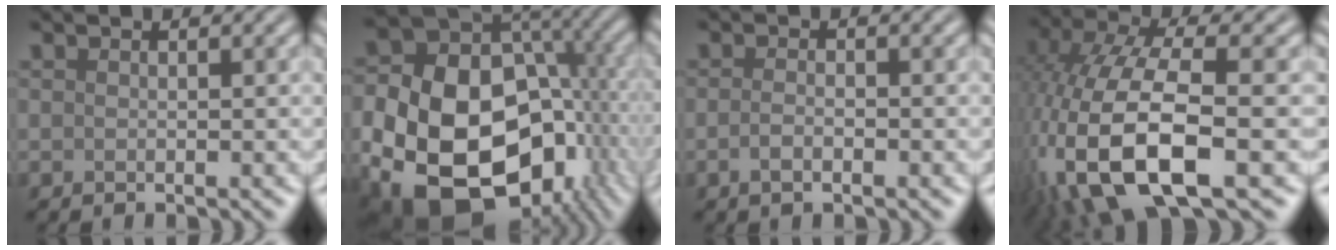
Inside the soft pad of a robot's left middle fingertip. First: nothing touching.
{"total": 20.6, "force": [-6.3, 14.5, 13.2], "torque": [-0.253, -0.032, -0.084]}
{"total": 1.4, "force": [-0.6, 0.5, 1.2], "torque": [-0.025, -0.001, -0.015]}
{"total": 12.7, "force": [-4.4, 5.2, 10.7], "torque": [-0.236, -0.004, -0.088]}